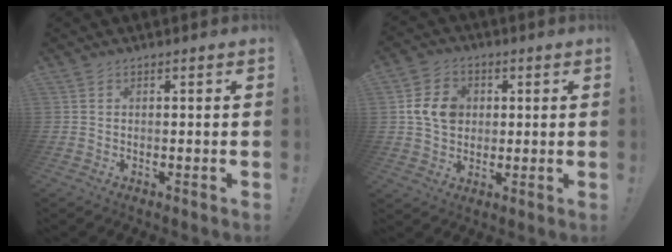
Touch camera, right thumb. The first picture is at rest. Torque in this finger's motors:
{"motor_torque": [-0.21, 0.29, 0.02, -0.03, 0.00]}